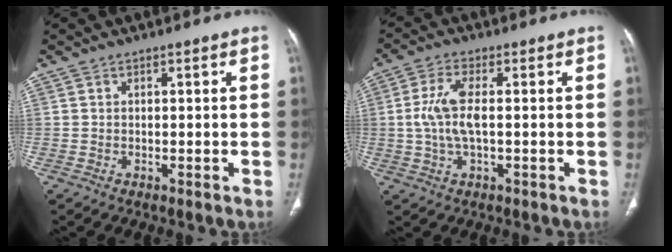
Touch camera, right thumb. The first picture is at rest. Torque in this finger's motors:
{"motor_torque": [0.74, 0.61, 0.60, 0.79, 0.05]}